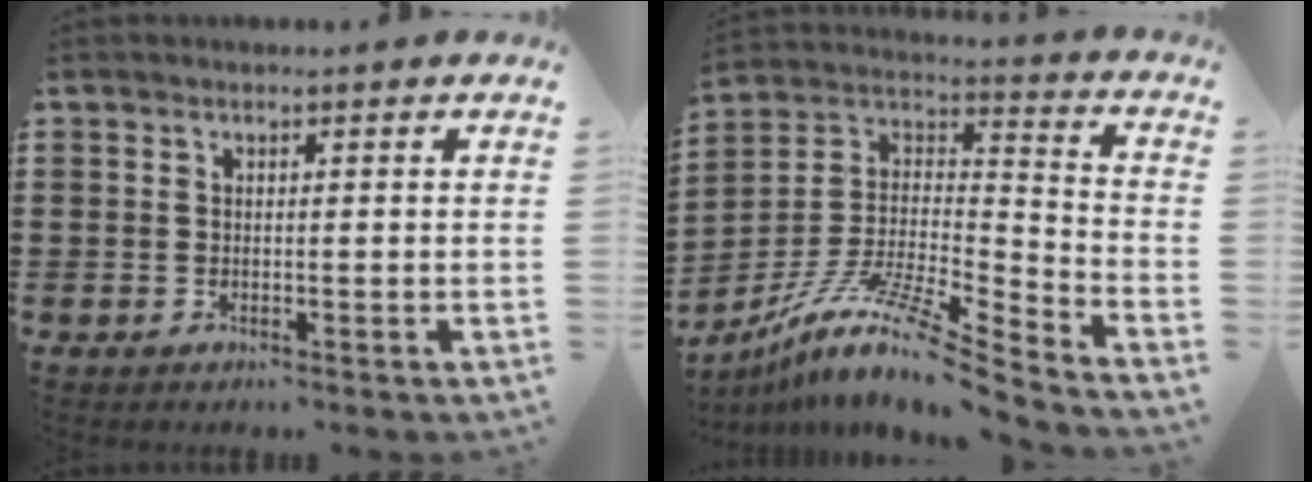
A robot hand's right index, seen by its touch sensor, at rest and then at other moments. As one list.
[{"total": 11.7, "force": [-8.8, 0.8, 7.6], "torque": [-0.152, -0.001, -0.176]}]